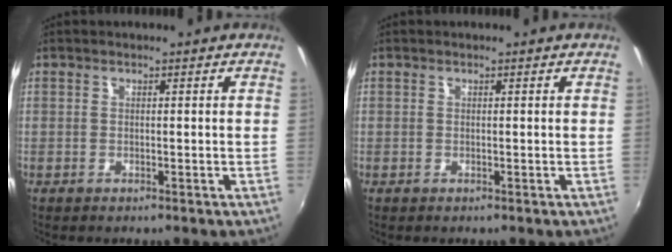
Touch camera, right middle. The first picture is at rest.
{"total": 0.0}